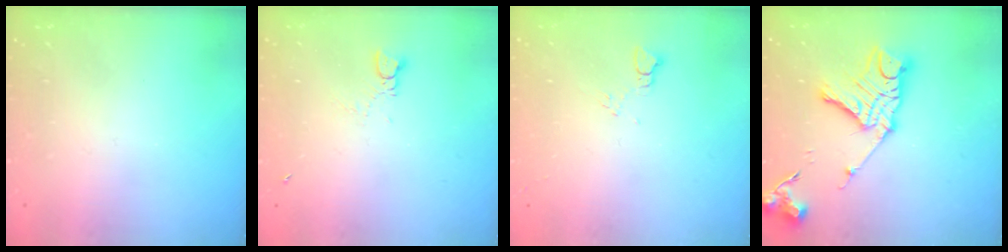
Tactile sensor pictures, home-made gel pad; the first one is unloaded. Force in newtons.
{"total": 1.5, "press": 1.4, "slide": 0.2}
{"total": 4.6, "press": 4.6, "slide": 0.6}
{"total": 15.1, "press": 15.1, "slide": 1.2}